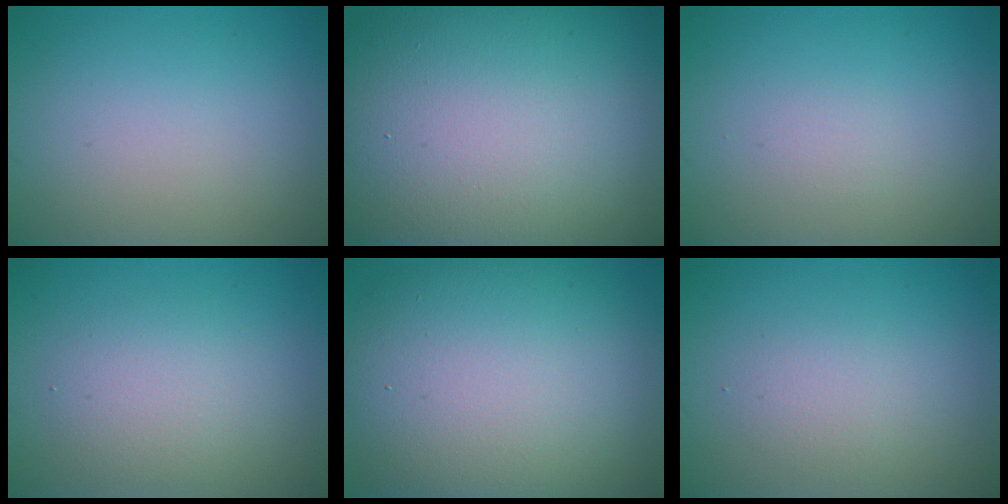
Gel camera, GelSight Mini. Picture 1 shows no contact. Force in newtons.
{"total": 21.7, "press": 21.7, "slide": 0.8}
{"total": 0.6, "press": 0.6, "slide": 0.0}
{"total": 3.3, "press": 3.3, "slide": 0.2}
{"total": 14.1, "press": 14.1, "slide": 0.9}
{"total": 1.8, "press": 1.8, "slide": 0.1}